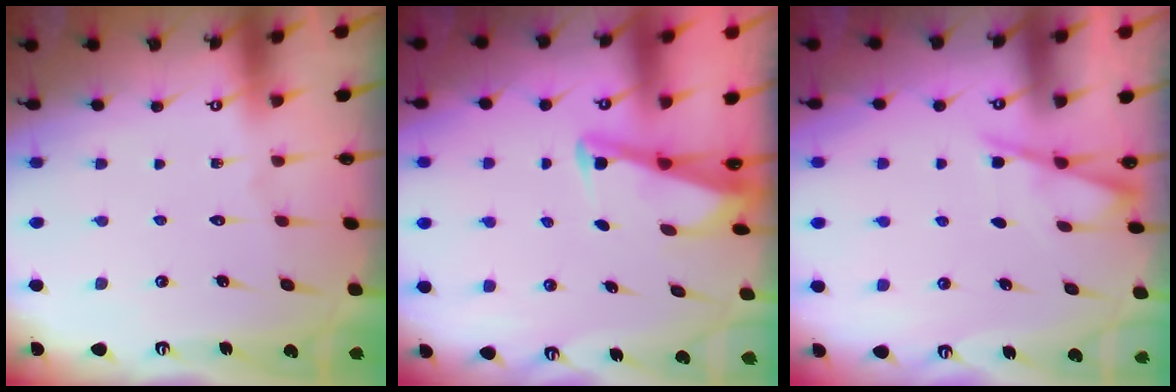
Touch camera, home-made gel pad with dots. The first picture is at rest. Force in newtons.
{"total": 2.8, "press": 2.8, "slide": 0.3}
{"total": 4.7, "press": 4.7, "slide": 0.7}